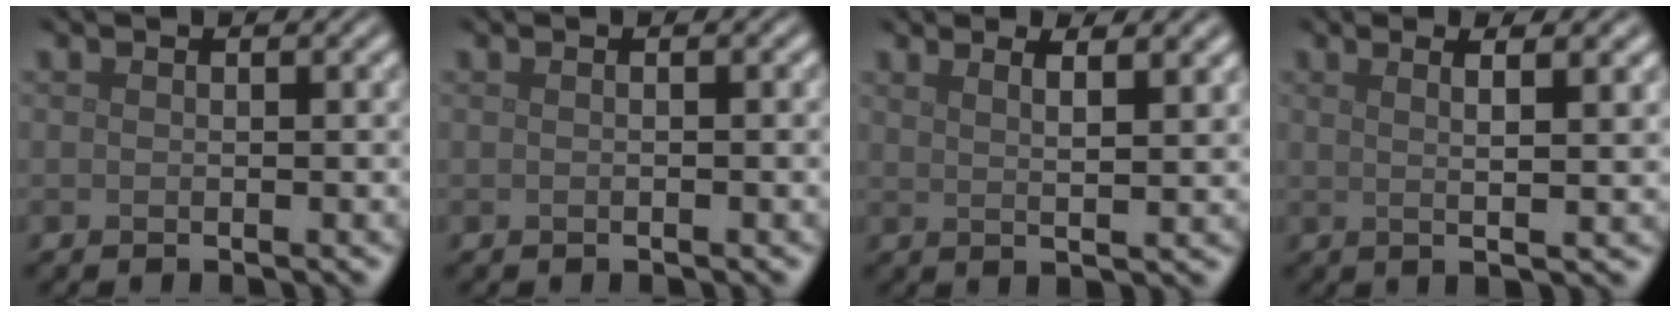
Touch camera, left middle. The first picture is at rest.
{"total": 1.4, "force": [0.3, 0.6, 1.3], "torque": [-0.007, -0.003, -0.005]}
{"total": 4.4, "force": [2.6, 1.4, 3.3], "torque": [-0.028, 0.014, 0.020]}
{"total": 4.9, "force": [1.9, 1.2, 4.4], "torque": [-0.052, 0.013, 0.011]}